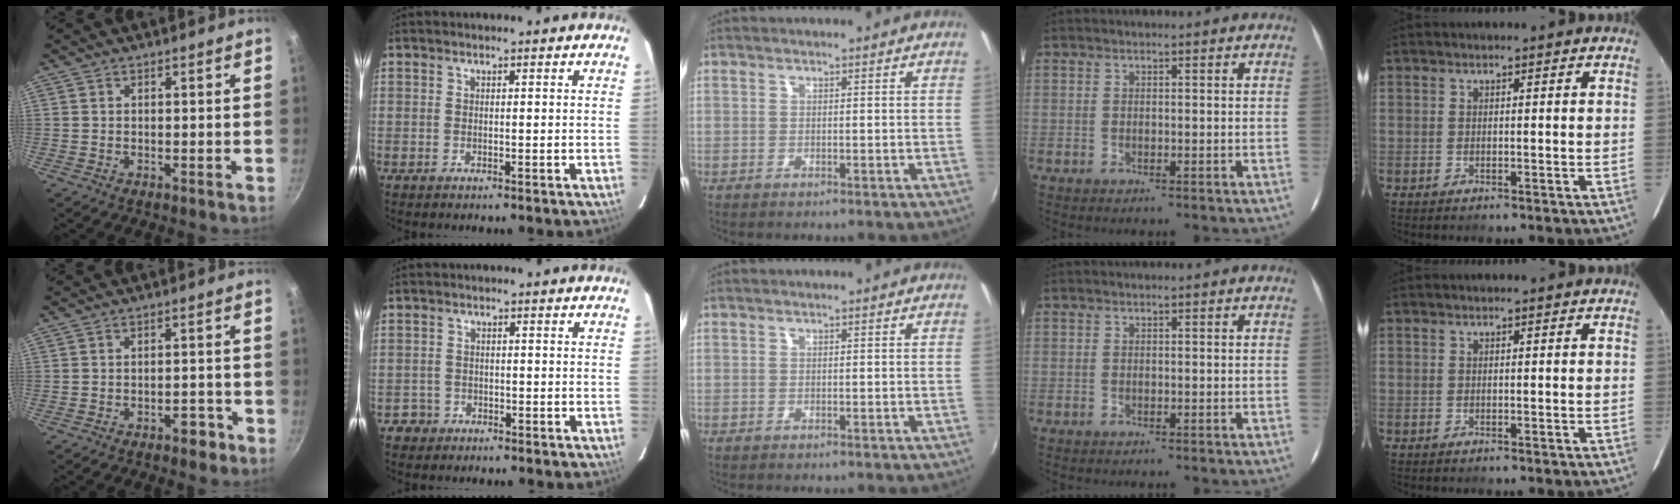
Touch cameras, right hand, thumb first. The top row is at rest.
{"thumb": {"total": 3.5, "force": [-2.2, 1.8, 2.1], "torque": [-0.012, 0.024, -0.023]}, "index": {"total": 2.8, "force": [-1.4, 2.5, -0.1], "torque": [0.001, 0.017, -0.021]}}